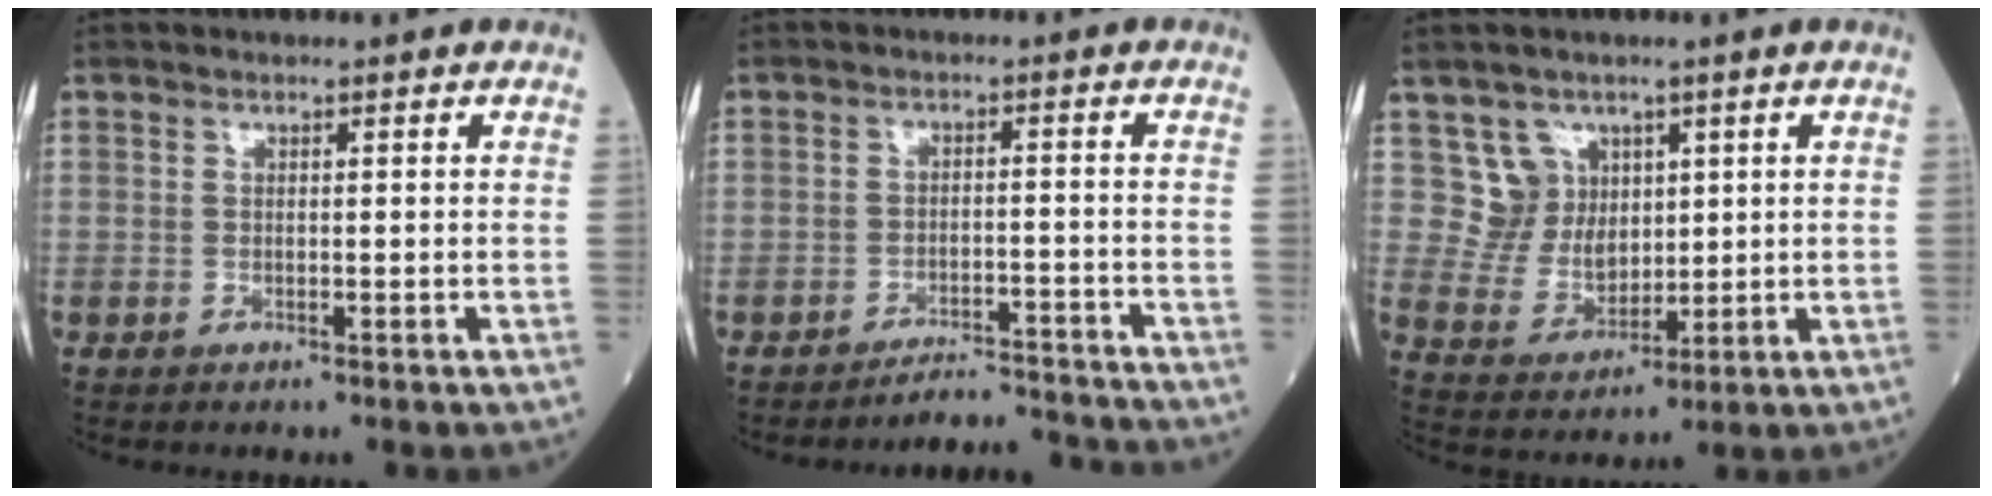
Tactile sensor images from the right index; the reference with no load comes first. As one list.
[{"total": 5.8, "force": [-5.7, -0.4, -0.8], "torque": [0.022, 0.011, -0.088]}, {"total": 6.3, "force": [3.0, 5.5, 0.8], "torque": [-0.018, 0.012, 0.067]}]